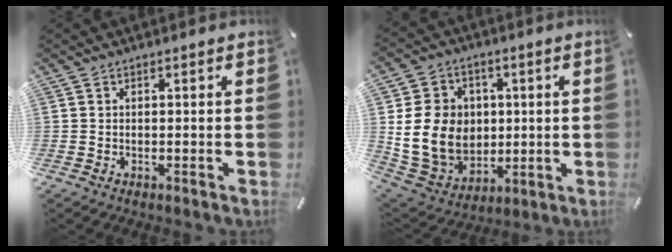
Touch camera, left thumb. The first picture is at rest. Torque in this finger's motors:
{"motor_torque": [0.78, 0.74, 0.48, -0.17, 0.32]}